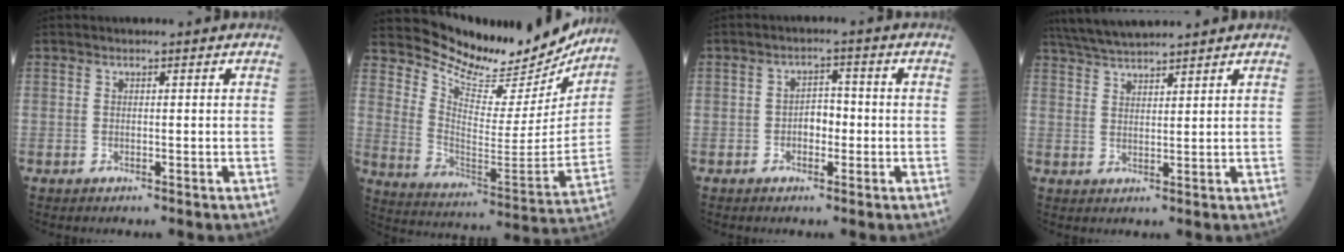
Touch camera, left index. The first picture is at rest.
{"total": 20.6, "force": [19.2, 4.9, 5.8], "torque": [-0.097, -0.063, 0.269]}
{"total": 2.9, "force": [-0.9, 1.7, 2.2], "torque": [-0.030, 0.007, -0.019]}
{"total": 8.5, "force": [7.8, 0.6, 3.3], "torque": [-0.063, 0.029, 0.136]}